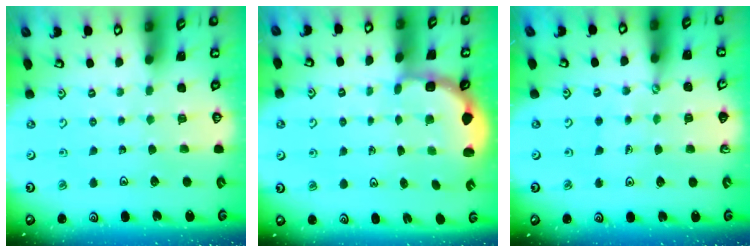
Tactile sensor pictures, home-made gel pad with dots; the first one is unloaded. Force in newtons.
{"total": 2.9, "press": 2.5, "slide": 1.4}
{"total": 1.7, "press": 1.7, "slide": 0.1}